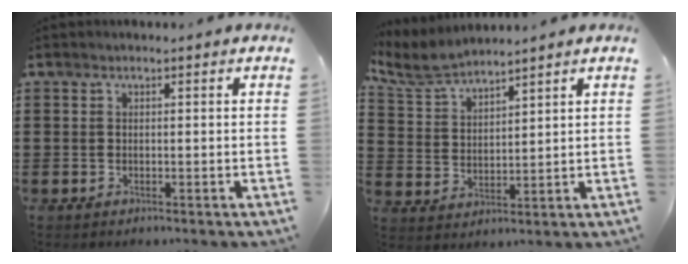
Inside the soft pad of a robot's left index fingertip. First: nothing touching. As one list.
[{"total": 5.6, "force": [5.2, 0.9, 1.7], "torque": [-0.055, -0.018, 0.095]}]